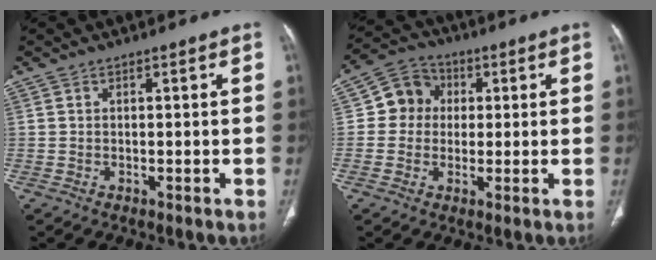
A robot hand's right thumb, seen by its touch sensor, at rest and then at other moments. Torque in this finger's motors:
{"motor_torque": [-0.16, -0.19, 0.22, -0.16, 0.08]}